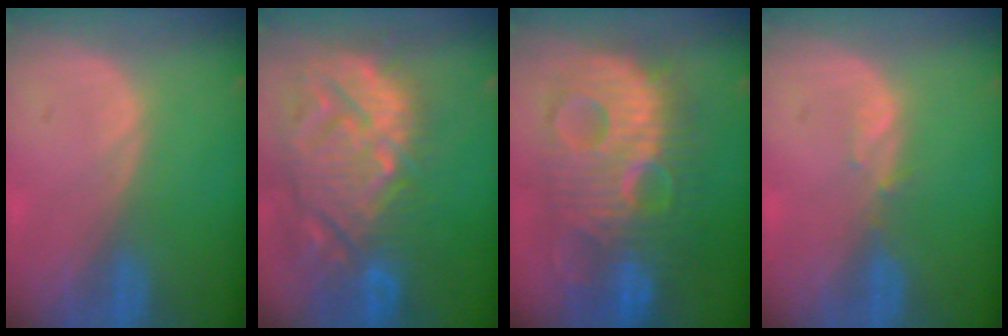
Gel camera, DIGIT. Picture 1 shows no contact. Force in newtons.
{"total": 14.6, "press": 12.5, "slide": 7.5}
{"total": 13.0, "press": 13.0, "slide": 1.0}
{"total": 1.1, "press": 1.1, "slide": 0.2}